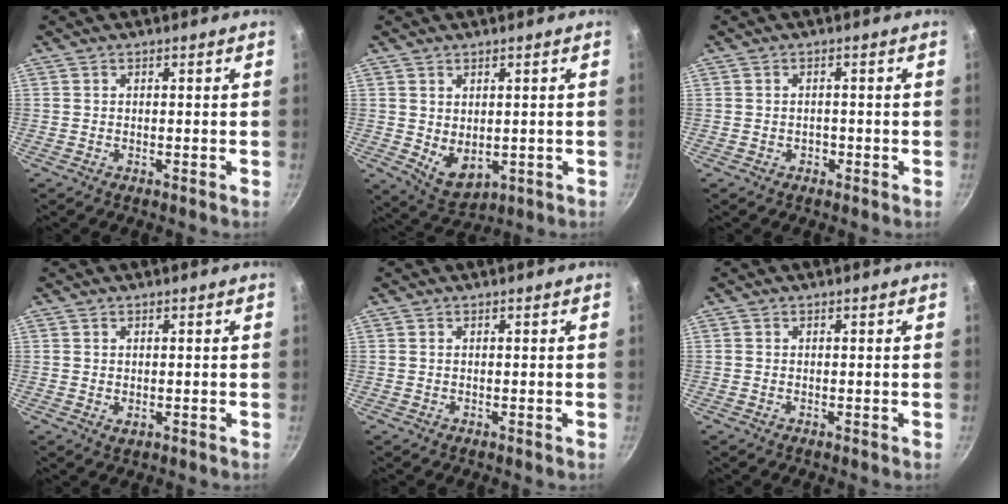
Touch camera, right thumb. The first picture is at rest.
{"total": 6.2, "force": [0.6, 4.2, 4.5], "torque": [-0.060, -0.020, 0.029]}
{"total": 1.3, "force": [-0.6, 1.1, 0.6], "torque": [-0.004, 0.005, -0.005]}
{"total": 1.1, "force": [0.1, 0.8, 0.8], "torque": [-0.012, -0.002, 0.003]}
{"total": 0.0}
{"total": 0.0}